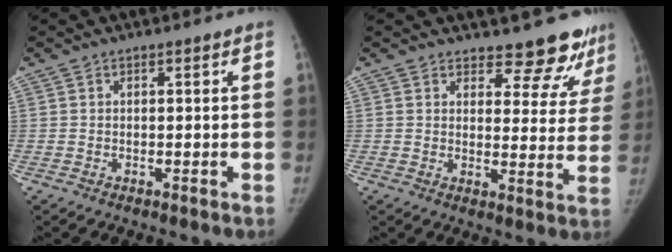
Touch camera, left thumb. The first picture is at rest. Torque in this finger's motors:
{"motor_torque": [-0.04, 0.16, 0.27, 0.13, -0.05]}